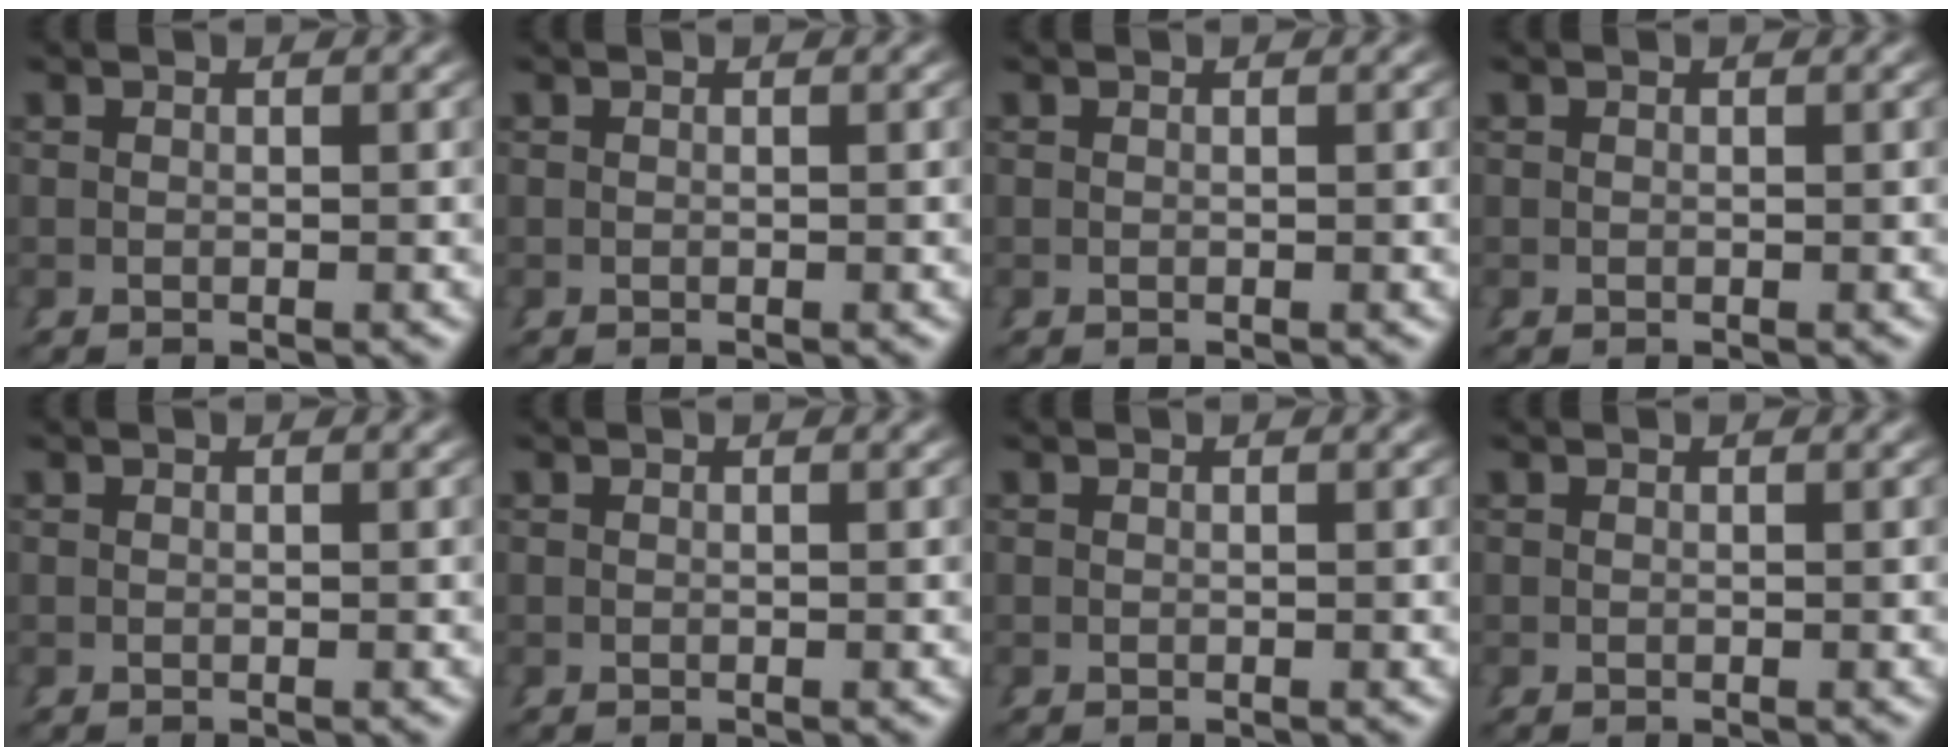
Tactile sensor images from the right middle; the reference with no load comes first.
{"total": 1.4, "force": [-0.2, -1.3, -0.4], "torque": [0.017, -0.009, 0.005]}
{"total": 0.0}
{"total": 0.0}
{"total": 0.0}
{"total": 0.0}
{"total": 0.0}
{"total": 0.0}